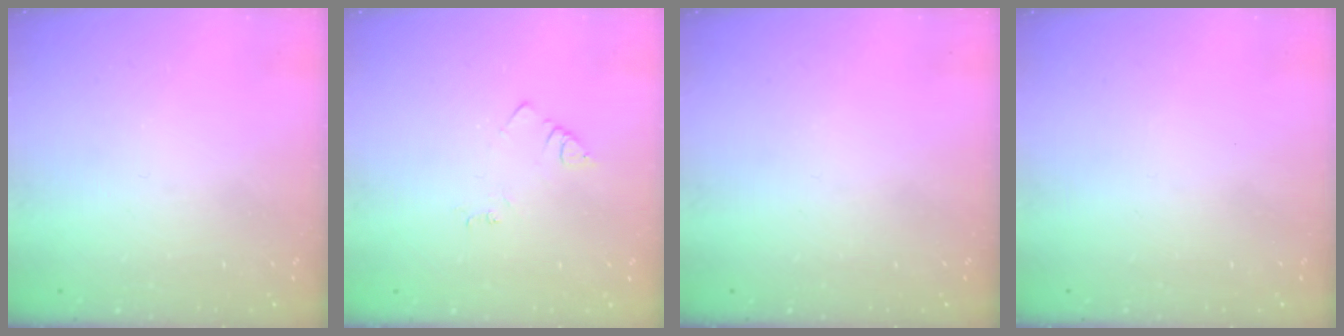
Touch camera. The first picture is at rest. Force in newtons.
{"total": 2.7, "press": 2.7, "slide": 0.4}
{"total": 0.0}
{"total": 1.7, "press": 1.6, "slide": 0.1}